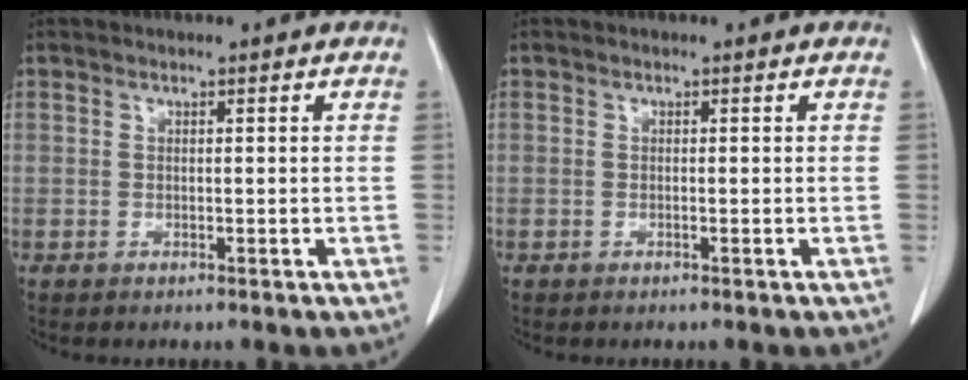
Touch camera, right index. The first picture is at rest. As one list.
[{"total": 0.0}]